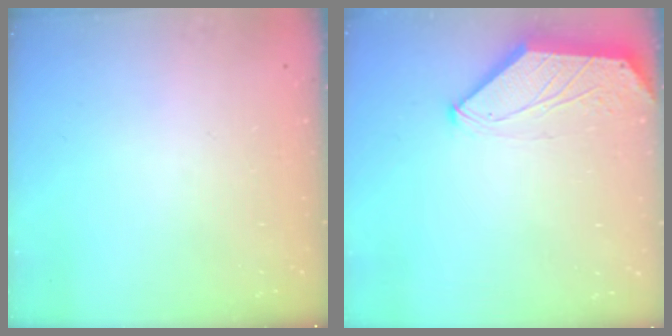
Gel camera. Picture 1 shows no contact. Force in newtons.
{"total": 0.0}